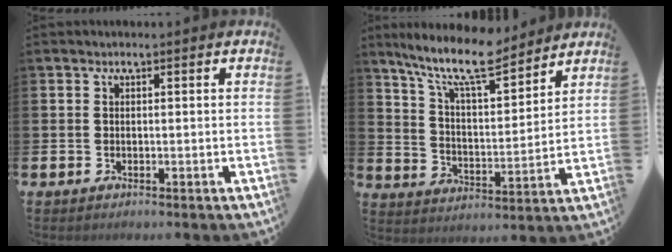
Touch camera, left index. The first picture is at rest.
{"total": 11.4, "force": [9.6, 2.3, 5.6], "torque": [-0.121, -0.053, 0.167]}